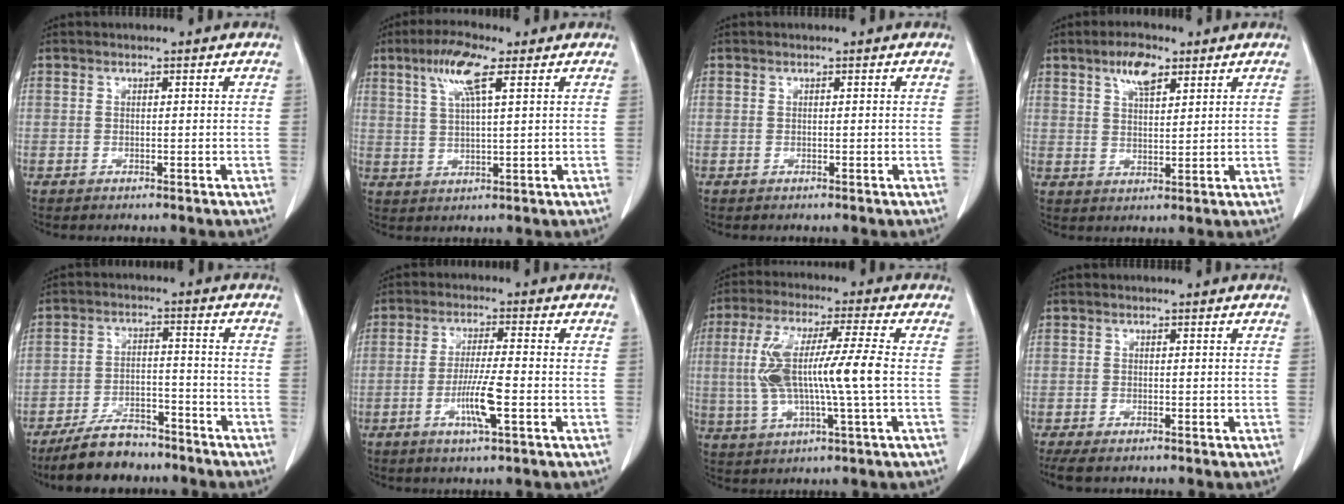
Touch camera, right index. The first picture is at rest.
{"total": 7.7, "force": [3.9, 1.5, 6.6], "torque": [-0.135, 0.013, 0.075]}
{"total": 0.0}
{"total": 6.1, "force": [3.5, 2.4, 4.4], "torque": [-0.086, 0.005, 0.063]}
{"total": 10.1, "force": [-8.4, 3.8, 4.1], "torque": [-0.075, -0.001, -0.145]}
{"total": 7.2, "force": [-2.4, 0.6, 6.7], "torque": [-0.127, -0.006, -0.043]}
{"total": 13.4, "force": [-0.2, 1.4, 13.3], "torque": [-0.270, 0.013, -0.002]}
{"total": 4.7, "force": [-2.9, 2.1, 3.1], "torque": [-0.066, -0.008, -0.047]}